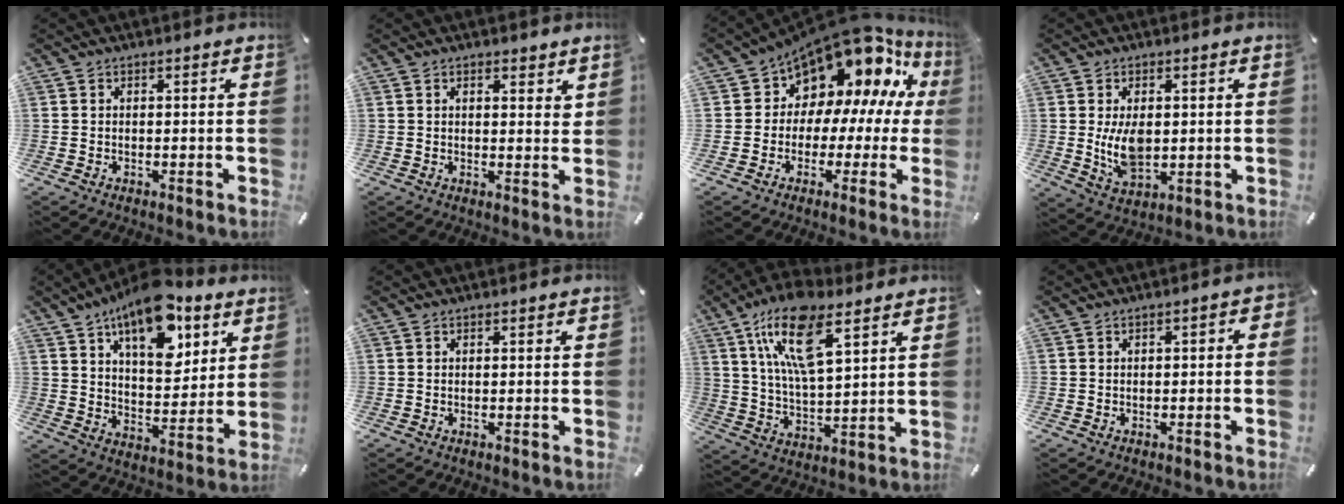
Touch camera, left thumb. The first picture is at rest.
{"total": 2.5, "force": [1.9, 1.2, 1.1], "torque": [-0.016, -0.004, 0.033]}
{"total": 11.1, "force": [8.2, 6.4, 3.9], "torque": [-0.075, -0.089, 0.142]}
{"total": 7.8, "force": [0.8, 4.7, 6.1], "torque": [-0.133, -0.009, 0.008]}
{"total": 17.2, "force": [10.6, 8.6, 10.4], "torque": [-0.155, -0.050, 0.181]}
{"total": 0.0}
{"total": 16.5, "force": [9.7, 6.1, 11.8], "torque": [-0.249, -0.028, 0.164]}
{"total": 2.2, "force": [-1.1, 1.1, 1.6], "torque": [-0.026, 0.009, -0.020]}